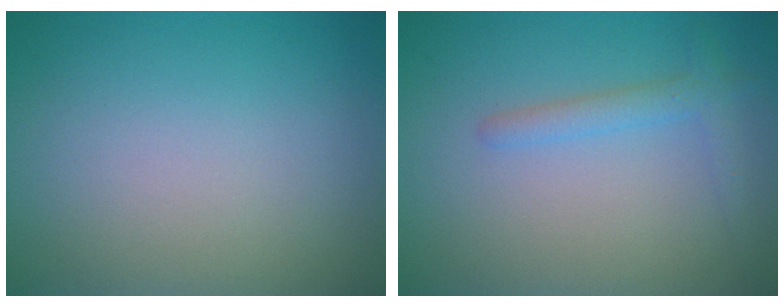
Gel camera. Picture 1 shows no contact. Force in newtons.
{"total": 1.9, "press": 1.9, "slide": 0.1}